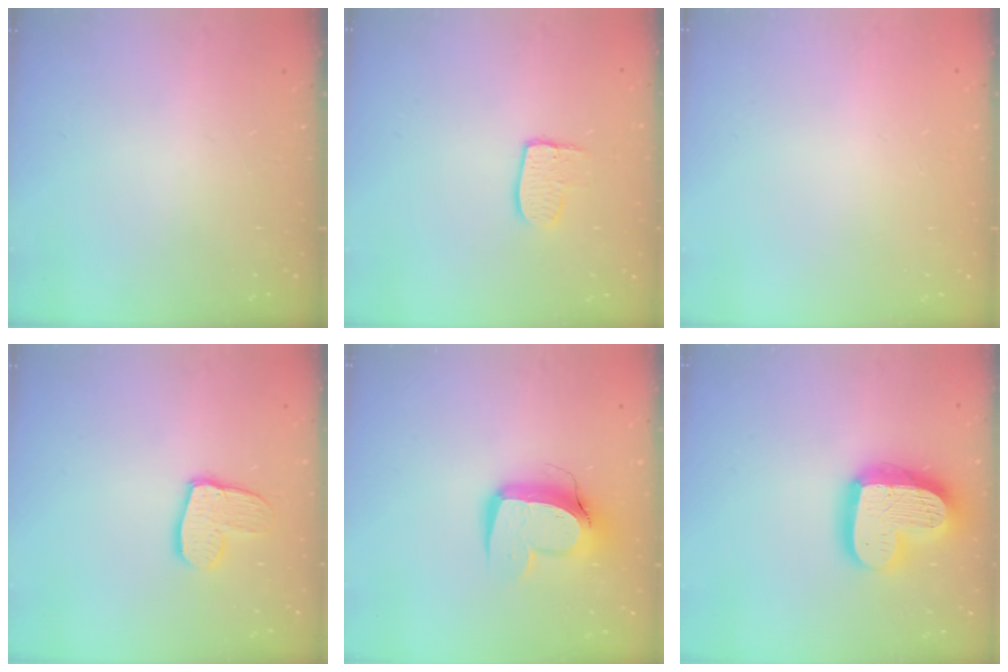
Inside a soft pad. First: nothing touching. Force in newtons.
{"total": 6.9, "press": 6.9, "slide": 0.6}
{"total": 0.0}
{"total": 11.4, "press": 11.4, "slide": 1.0}
{"total": 12.3, "press": 12.2, "slide": 1.3}
{"total": 19.5, "press": 19.4, "slide": 1.7}